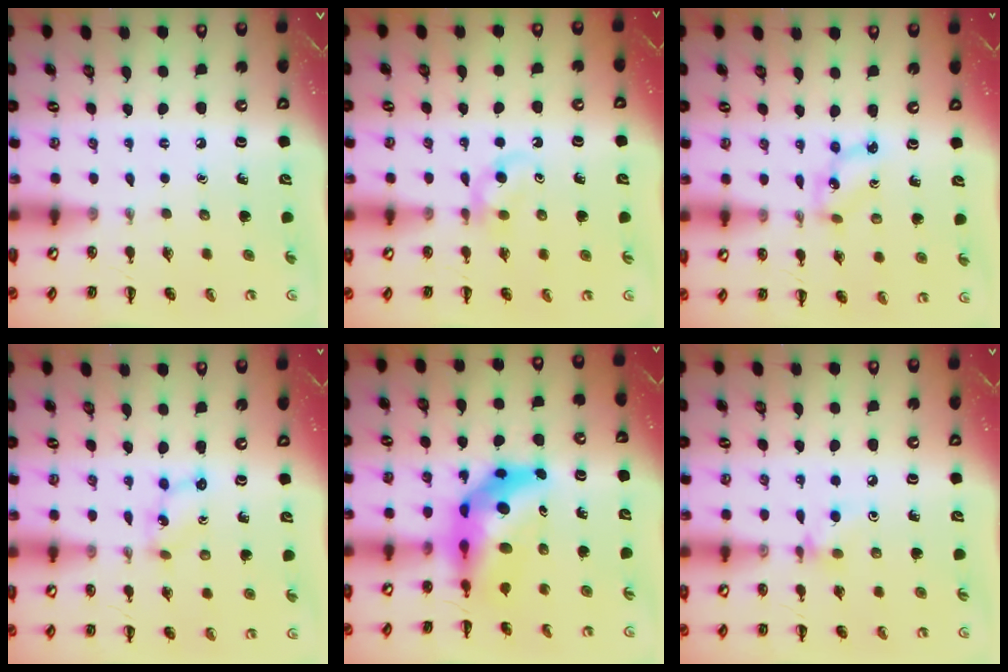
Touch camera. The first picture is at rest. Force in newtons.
{"total": 3.7, "press": 3.4, "slide": 1.5}
{"total": 2.8, "press": 2.7, "slide": 0.7}
{"total": 1.7, "press": 1.6, "slide": 0.5}
{"total": 9.7, "press": 9.3, "slide": 2.8}
{"total": 5.2, "press": 5.1, "slide": 1.1}